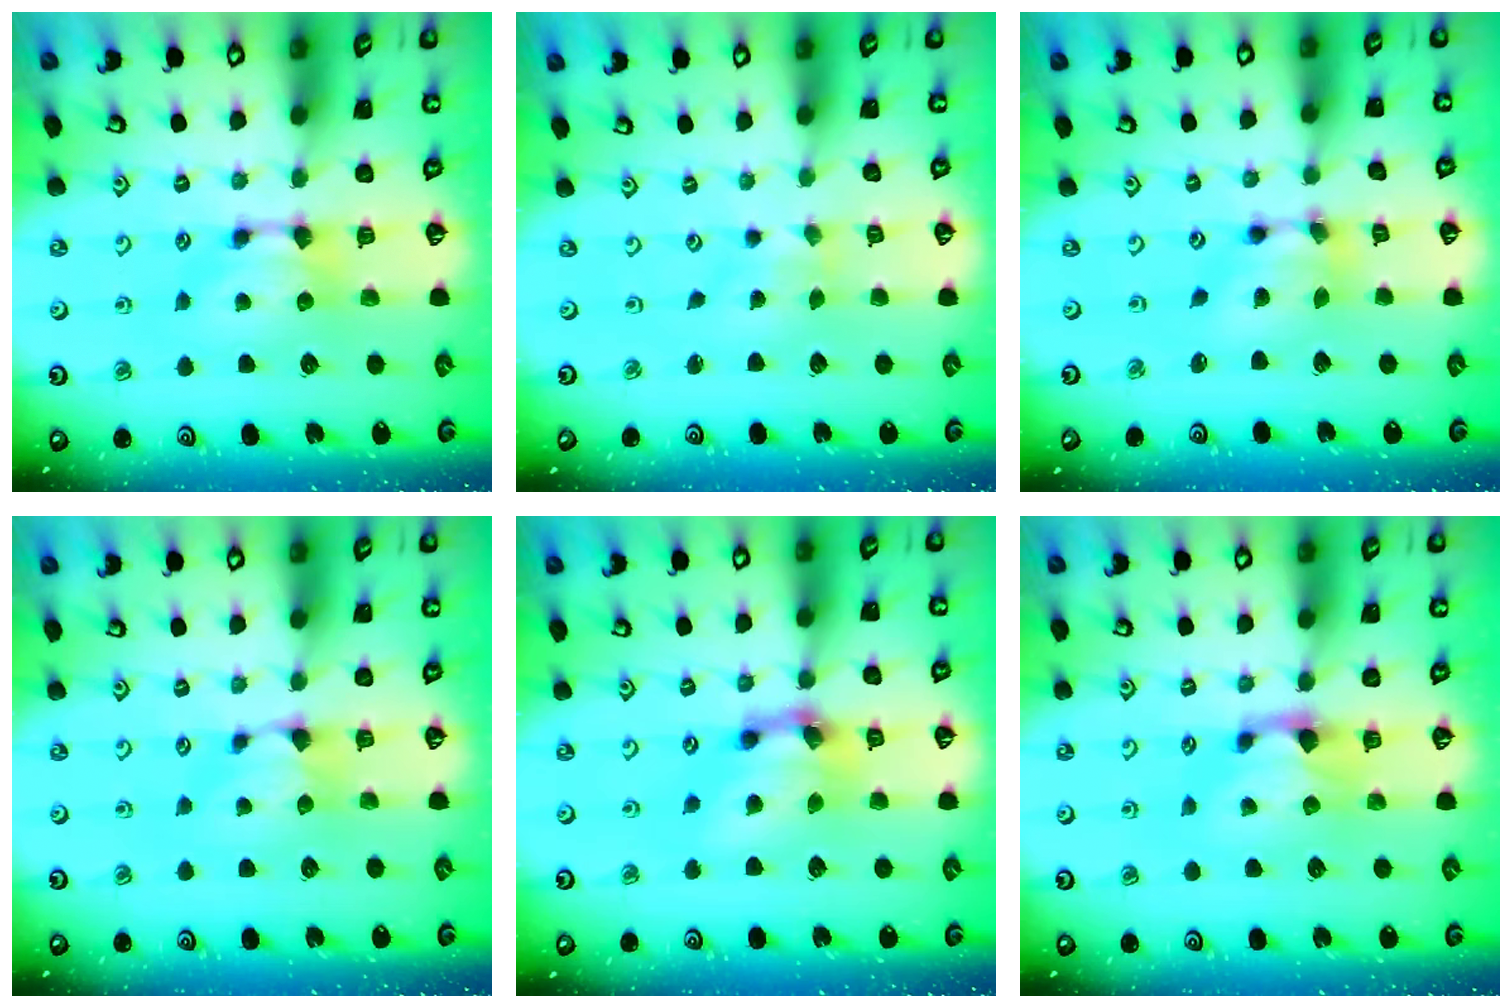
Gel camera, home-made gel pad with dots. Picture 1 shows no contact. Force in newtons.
{"total": 2.6, "press": 2.4, "slide": 0.8}
{"total": 5.3, "press": 5.0, "slide": 1.9}
{"total": 0.6, "press": 0.3, "slide": 0.6}
{"total": 5.5, "press": 4.9, "slide": 2.5}
{"total": 1.2, "press": 0.4, "slide": 1.2}